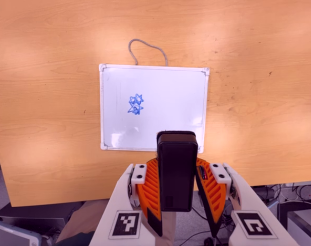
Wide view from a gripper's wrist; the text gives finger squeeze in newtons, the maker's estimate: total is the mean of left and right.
{"total": 5.6, "left": 4.4, "right": 6.9}